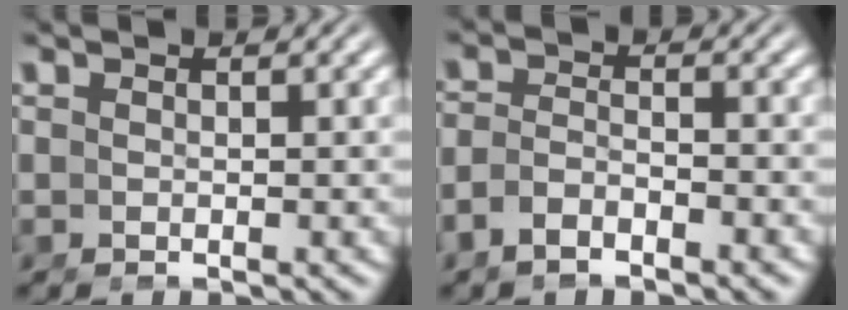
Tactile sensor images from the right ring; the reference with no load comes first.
{"total": 3.1, "force": [-2.3, 1.3, 1.6], "torque": [-0.035, -0.012, -0.037]}